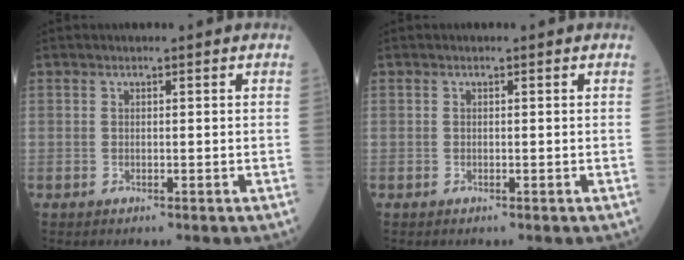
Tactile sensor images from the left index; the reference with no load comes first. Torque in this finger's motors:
{"motor_torque": [0.00, 0.00, 0.00, 0.00]}